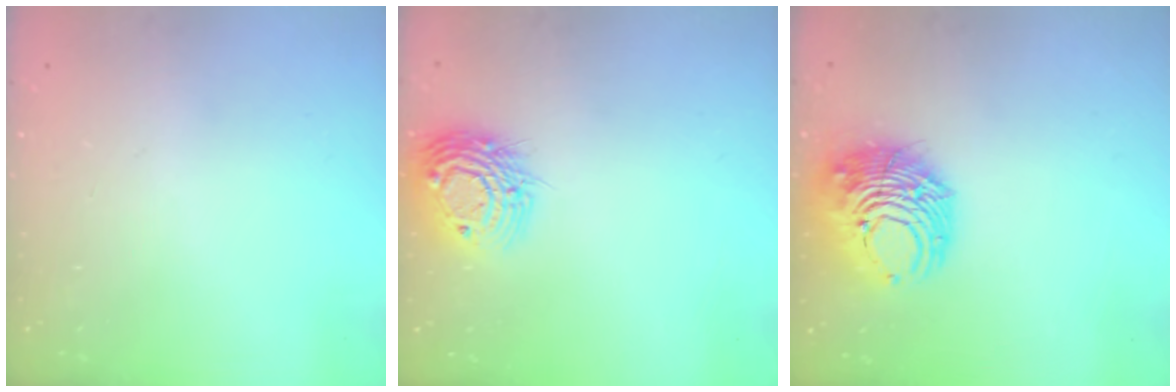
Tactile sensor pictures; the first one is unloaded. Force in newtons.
{"total": 13.3, "press": 13.3, "slide": 1.1}
{"total": 11.6, "press": 11.5, "slide": 1.4}